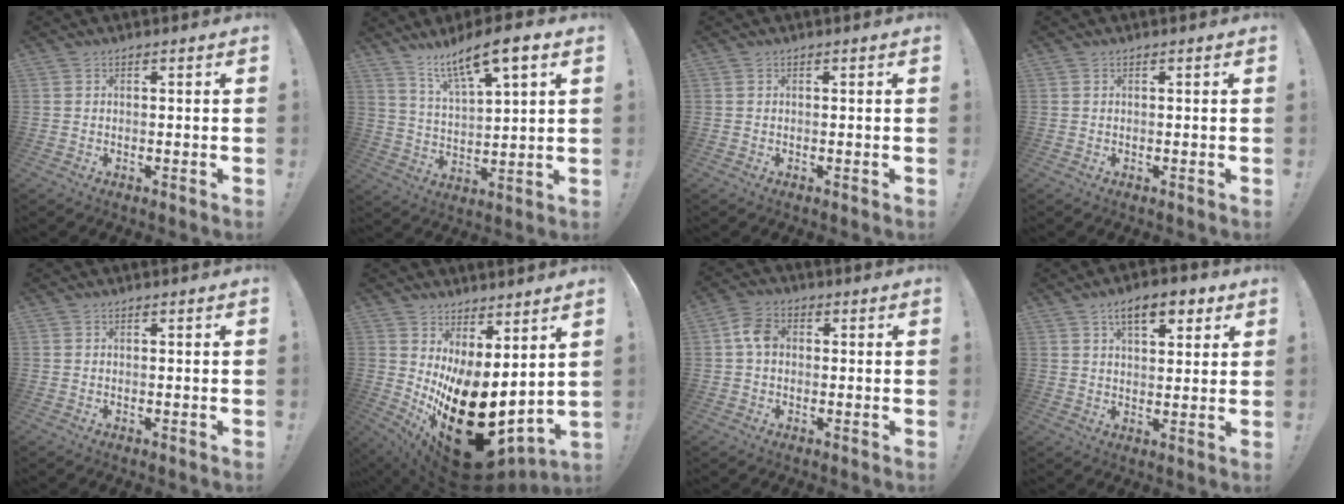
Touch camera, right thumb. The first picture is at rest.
{"total": 11.5, "force": [8.2, 2.6, 7.6], "torque": [-0.129, -0.045, 0.137]}
{"total": 0.0}
{"total": 0.0}
{"total": 0.0}
{"total": 20.9, "force": [-4.6, 10.5, 17.5], "torque": [-0.271, 0.005, -0.053]}
{"total": 6.1, "force": [0.3, 4.4, 4.3], "torque": [-0.081, 0.015, 0.007]}
{"total": 9.4, "force": [5.1, 4.1, 6.7], "torque": [-0.091, -0.012, 0.088]}